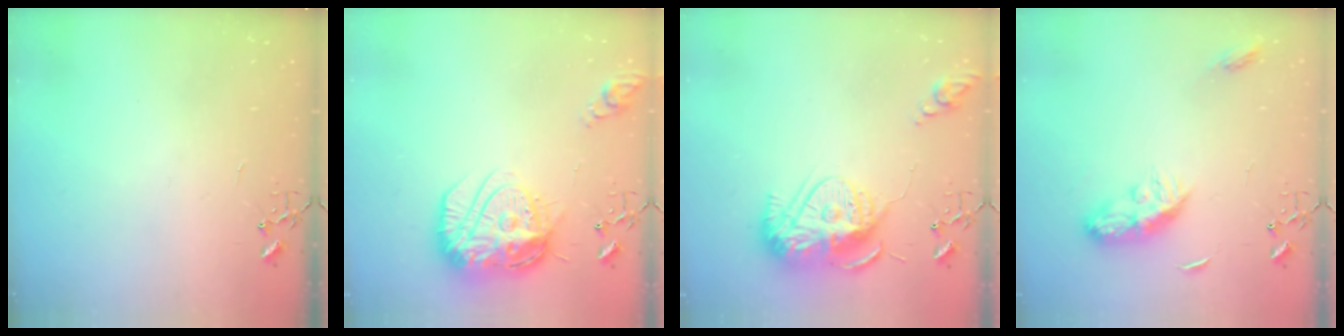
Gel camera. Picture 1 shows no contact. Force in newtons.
{"total": 19.4, "press": 19.3, "slide": 1.7}
{"total": 16.0, "press": 16.0, "slide": 1.5}
{"total": 9.7, "press": 9.7, "slide": 0.1}